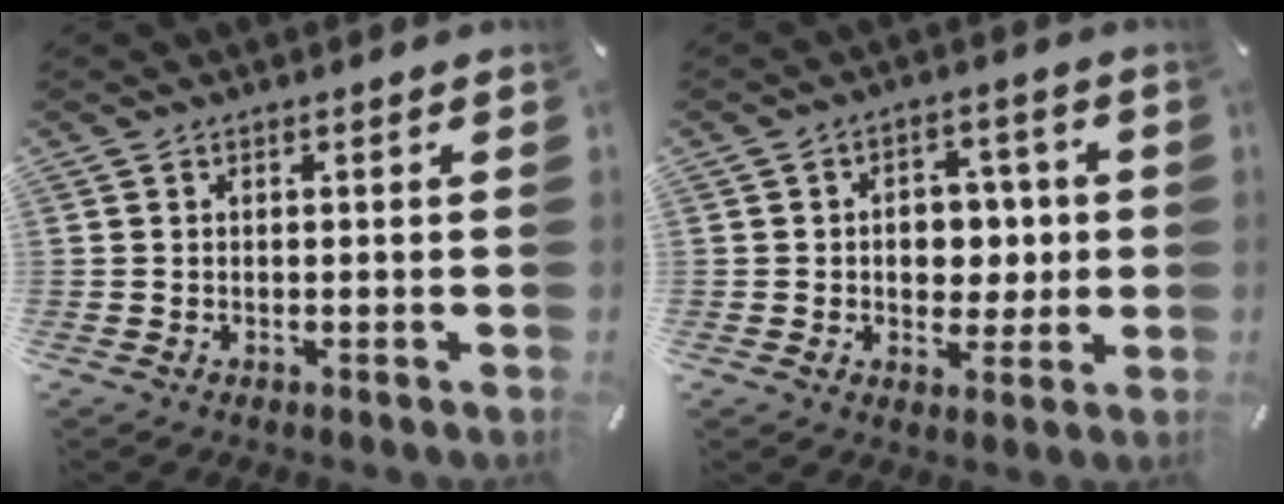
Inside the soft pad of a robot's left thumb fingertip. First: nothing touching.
{"total": 8.3, "force": [0.0, 6.5, 5.2], "torque": [-0.059, 0.003, -0.005]}